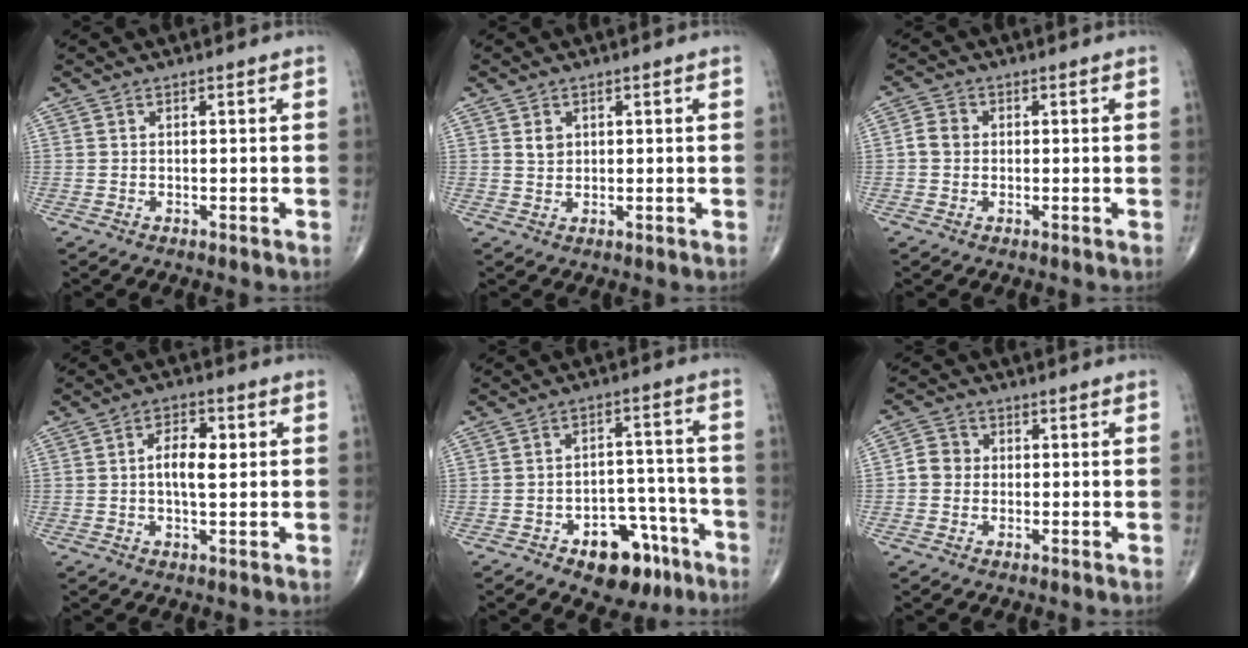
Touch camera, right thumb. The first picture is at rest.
{"total": 2.1, "force": [0.8, 1.6, 1.0], "torque": [-0.010, -0.006, 0.016]}
{"total": 3.0, "force": [-0.1, 2.6, 1.5], "torque": [-0.023, 0.008, -0.007]}
{"total": 6.1, "force": [0.7, 2.8, 5.4], "torque": [-0.082, 0.005, 0.006]}
{"total": 12.0, "force": [-6.9, 6.9, 7.0], "torque": [-0.058, 0.057, -0.093]}
{"total": 3.9, "force": [-0.2, 3.6, 1.5], "torque": [-0.010, 0.009, -0.013]}